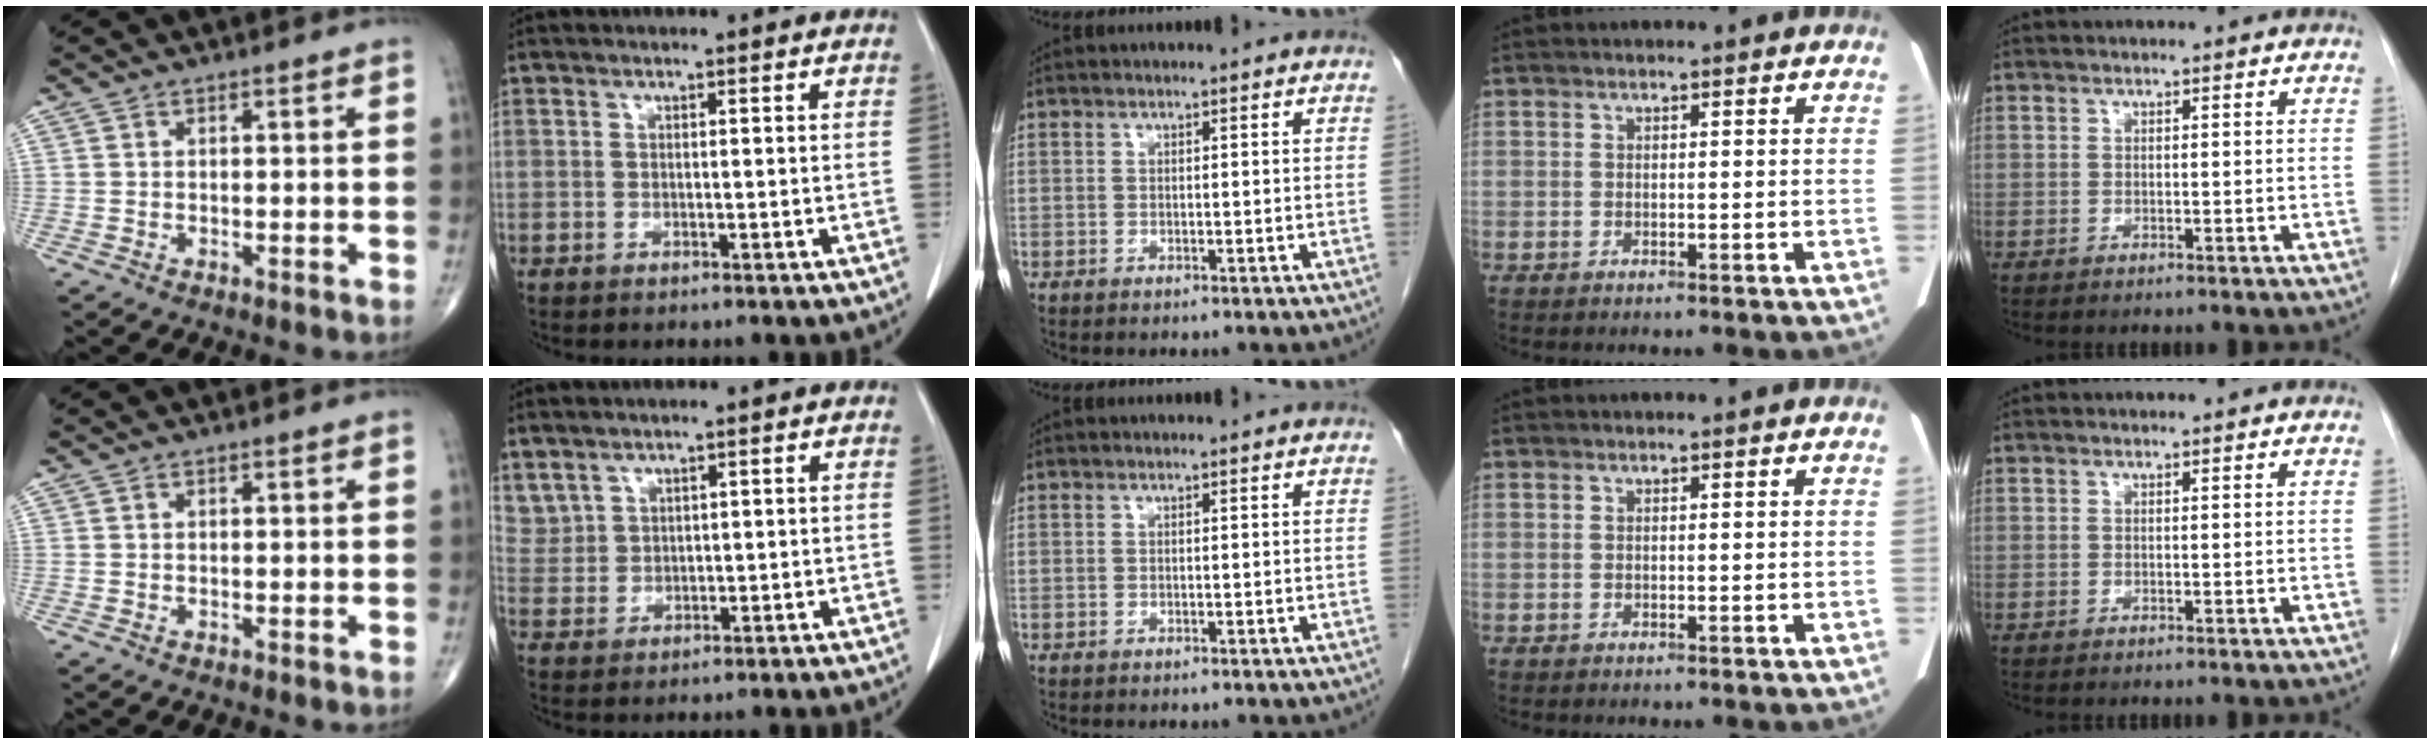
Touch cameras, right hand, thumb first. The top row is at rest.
{"index": {"total": 8.7, "force": [5.1, 6.9, 1.3], "torque": [-0.052, 0.023, 0.128]}}